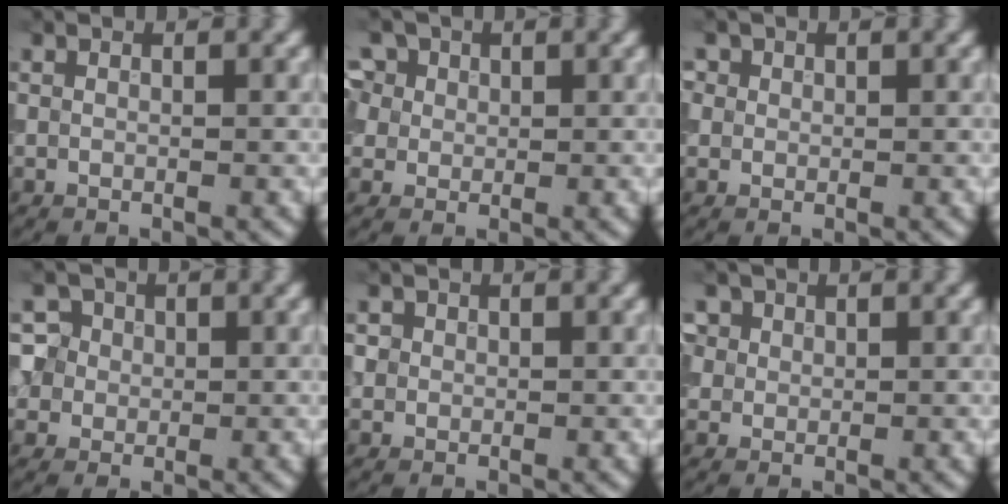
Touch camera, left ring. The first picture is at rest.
{"total": 6.7, "force": [3.2, 5.0, 3.2], "torque": [-0.067, 0.023, 0.029]}
{"total": 2.0, "force": [0.9, 1.7, 0.7], "torque": [-0.014, 0.008, 0.009]}
{"total": 6.3, "force": [1.6, 5.6, 2.2], "torque": [-0.041, 0.038, 0.007]}
{"total": 1.1, "force": [0.3, 1.0, 0.3], "torque": [0.003, -0.003, 0.002]}
{"total": 4.1, "force": [2.0, 3.2, 1.6], "torque": [-0.034, 0.010, 0.029]}